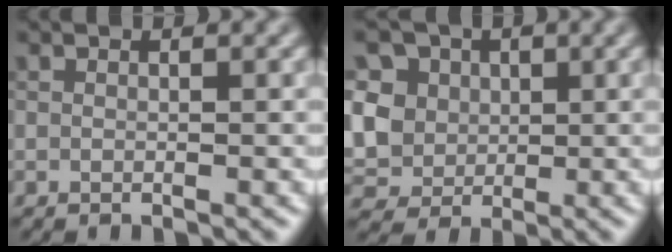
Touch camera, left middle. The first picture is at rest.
{"total": 9.5, "force": [2.3, 8.0, 4.4], "torque": [-0.101, 0.023, 0.026]}